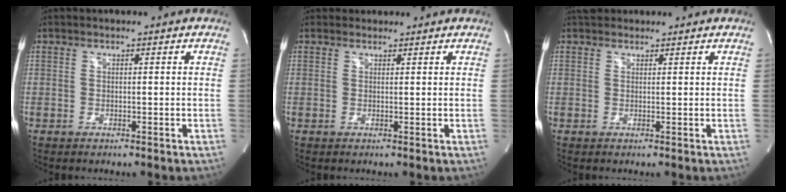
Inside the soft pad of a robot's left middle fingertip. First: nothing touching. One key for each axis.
{"total": 1.4, "fx": 1.2, "fy": 0.6, "fz": -0.3, "tx": 0.001, "ty": 0.016, "tz": 0.018}
{"total": 3.1, "fx": 2.8, "fy": 1.4, "fz": 0.6, "tx": -0.006, "ty": 0.031, "tz": 0.044}